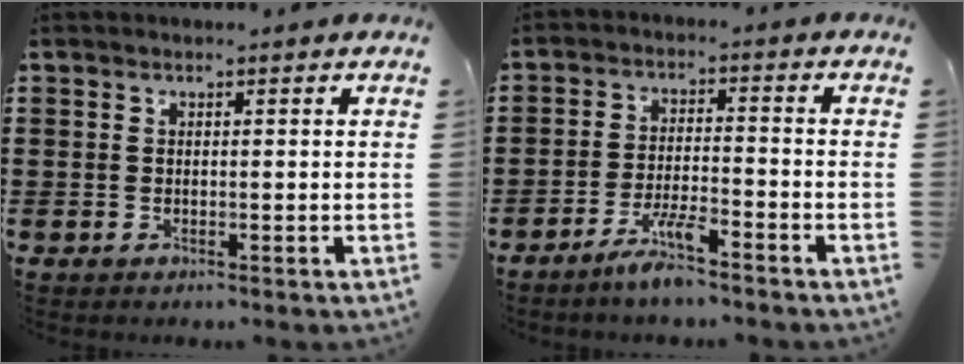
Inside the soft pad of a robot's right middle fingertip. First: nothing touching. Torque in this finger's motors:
{"motor_torque": [2.14, 0.00, 0.18, 0.11]}